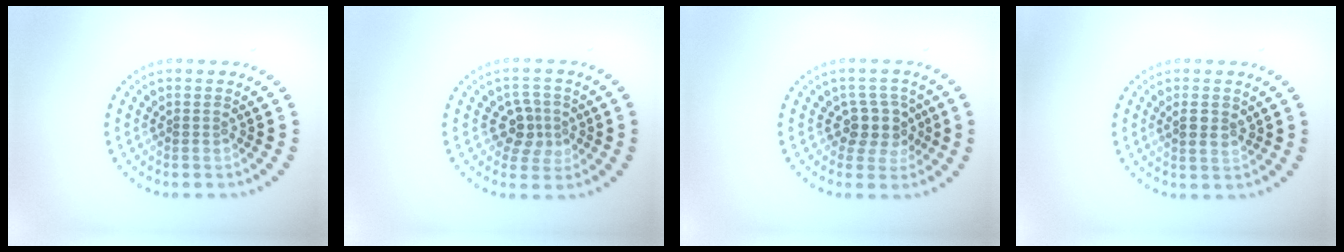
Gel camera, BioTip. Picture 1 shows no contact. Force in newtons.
{"total": 2.7, "press": 2.5, "slide": 1.1}
{"total": 2.9, "press": 2.4, "slide": 1.6}
{"total": 1.5, "press": 1.5, "slide": 0.5}